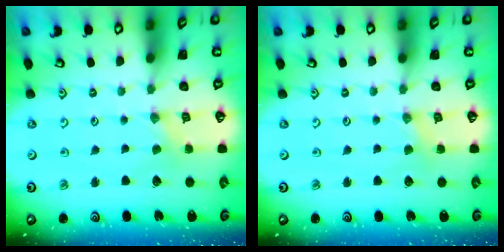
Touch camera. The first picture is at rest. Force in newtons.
{"total": 2.2, "press": 2.2, "slide": 0.4}